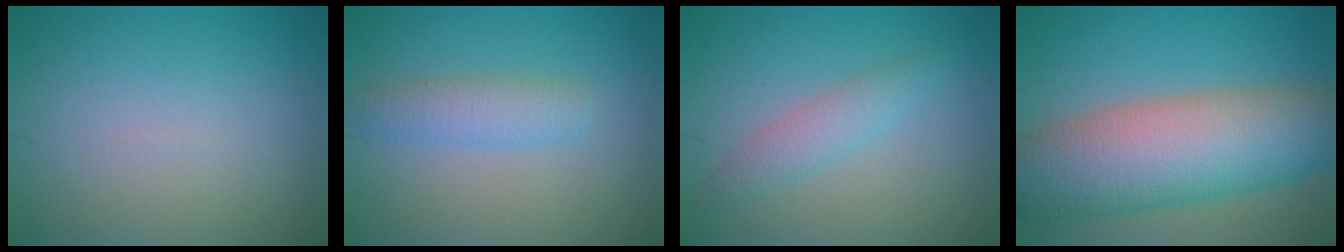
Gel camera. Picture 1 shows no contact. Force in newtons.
{"total": 2.8, "press": 2.8, "slide": 0.1}
{"total": 2.4, "press": 2.4, "slide": 0.1}
{"total": 11.7, "press": 11.7, "slide": 0.3}